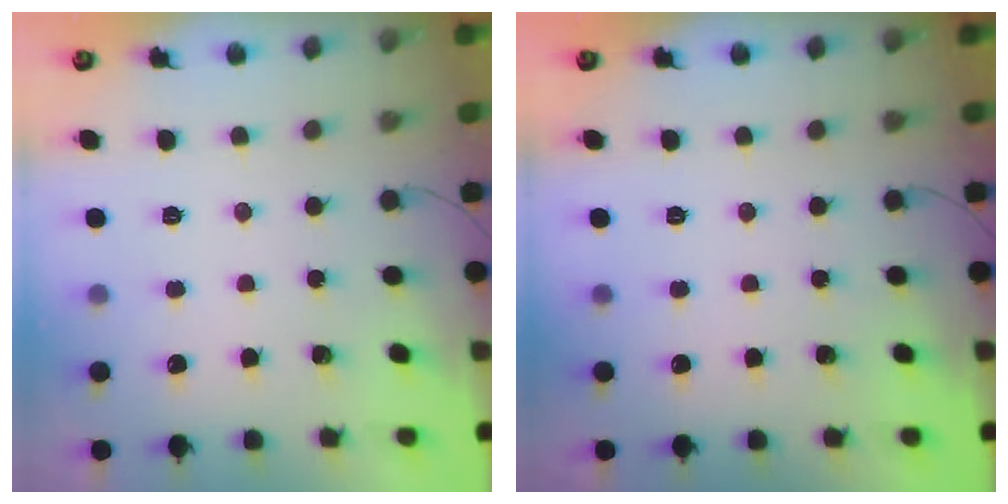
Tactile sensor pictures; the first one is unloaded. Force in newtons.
{"total": 0.0}